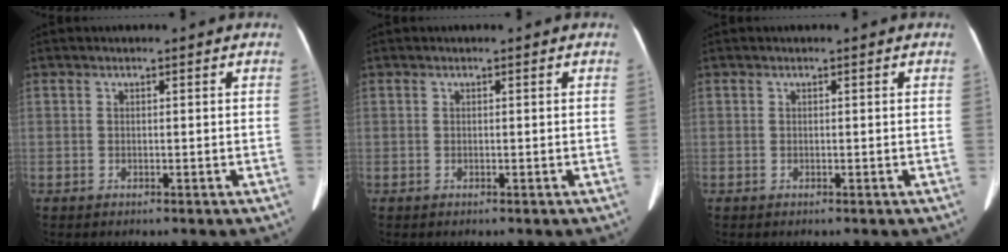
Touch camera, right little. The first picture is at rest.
{"total": 0.0}
{"total": 0.0}